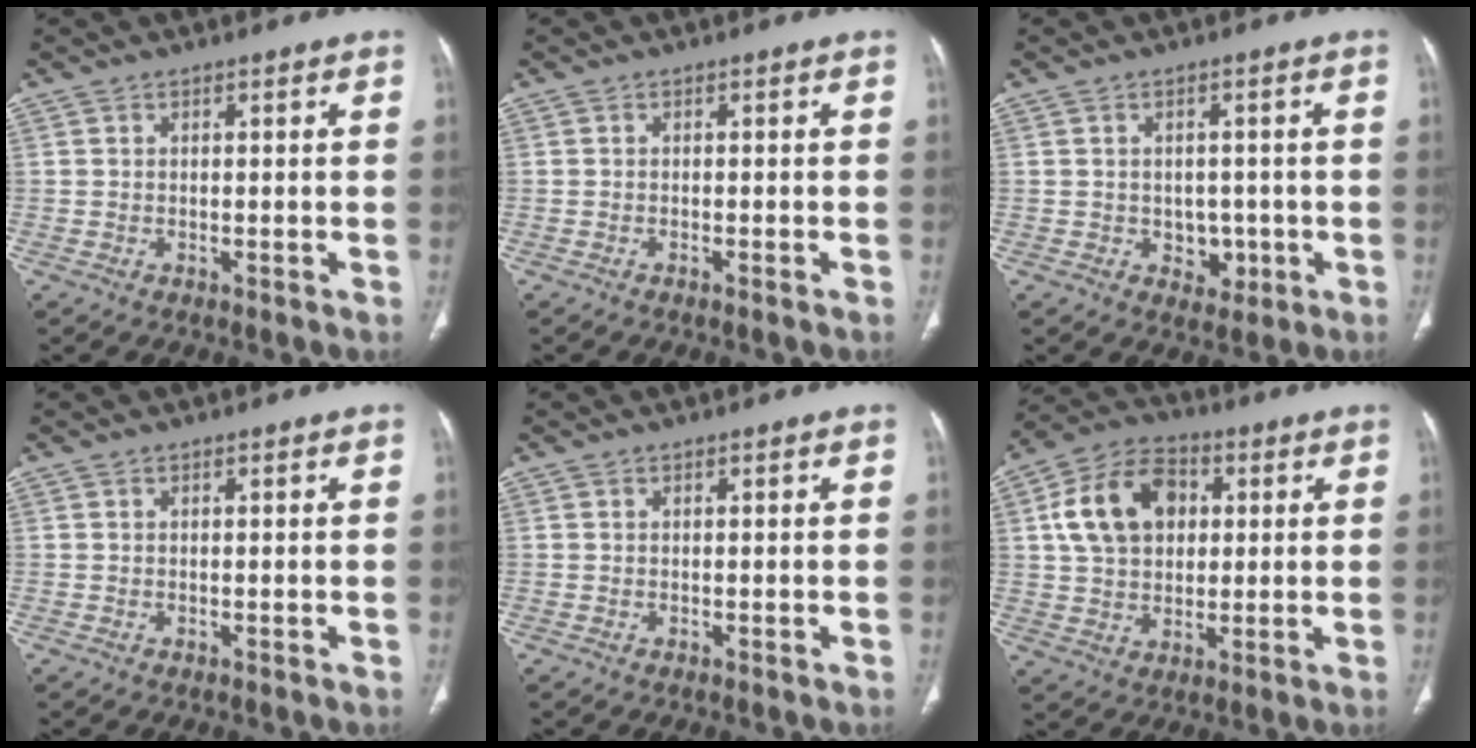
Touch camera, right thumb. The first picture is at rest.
{"total": 1.0, "force": [-0.8, 0.0, 0.6], "torque": [-0.013, -0.001, -0.008]}
{"total": 4.1, "force": [-0.9, 3.4, 2.2], "torque": [-0.005, 0.004, -0.005]}
{"total": 0.0}
{"total": 0.0}
{"total": 14.5, "force": [3.3, 10.4, 9.5], "torque": [-0.145, 0.012, 0.052]}